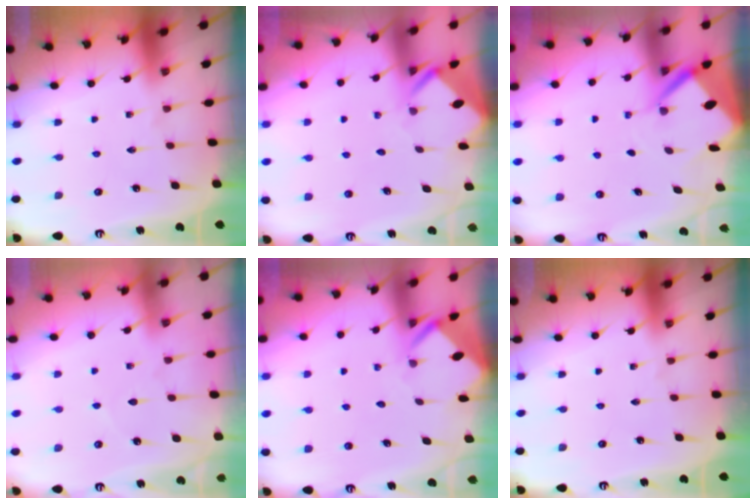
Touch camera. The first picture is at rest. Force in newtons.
{"total": 3.4, "press": 3.4, "slide": 0.3}
{"total": 4.2, "press": 4.2, "slide": 0.3}
{"total": 4.2, "press": 4.1, "slide": 0.5}
{"total": 3.0, "press": 3.0, "slide": 0.1}
{"total": 0.0}